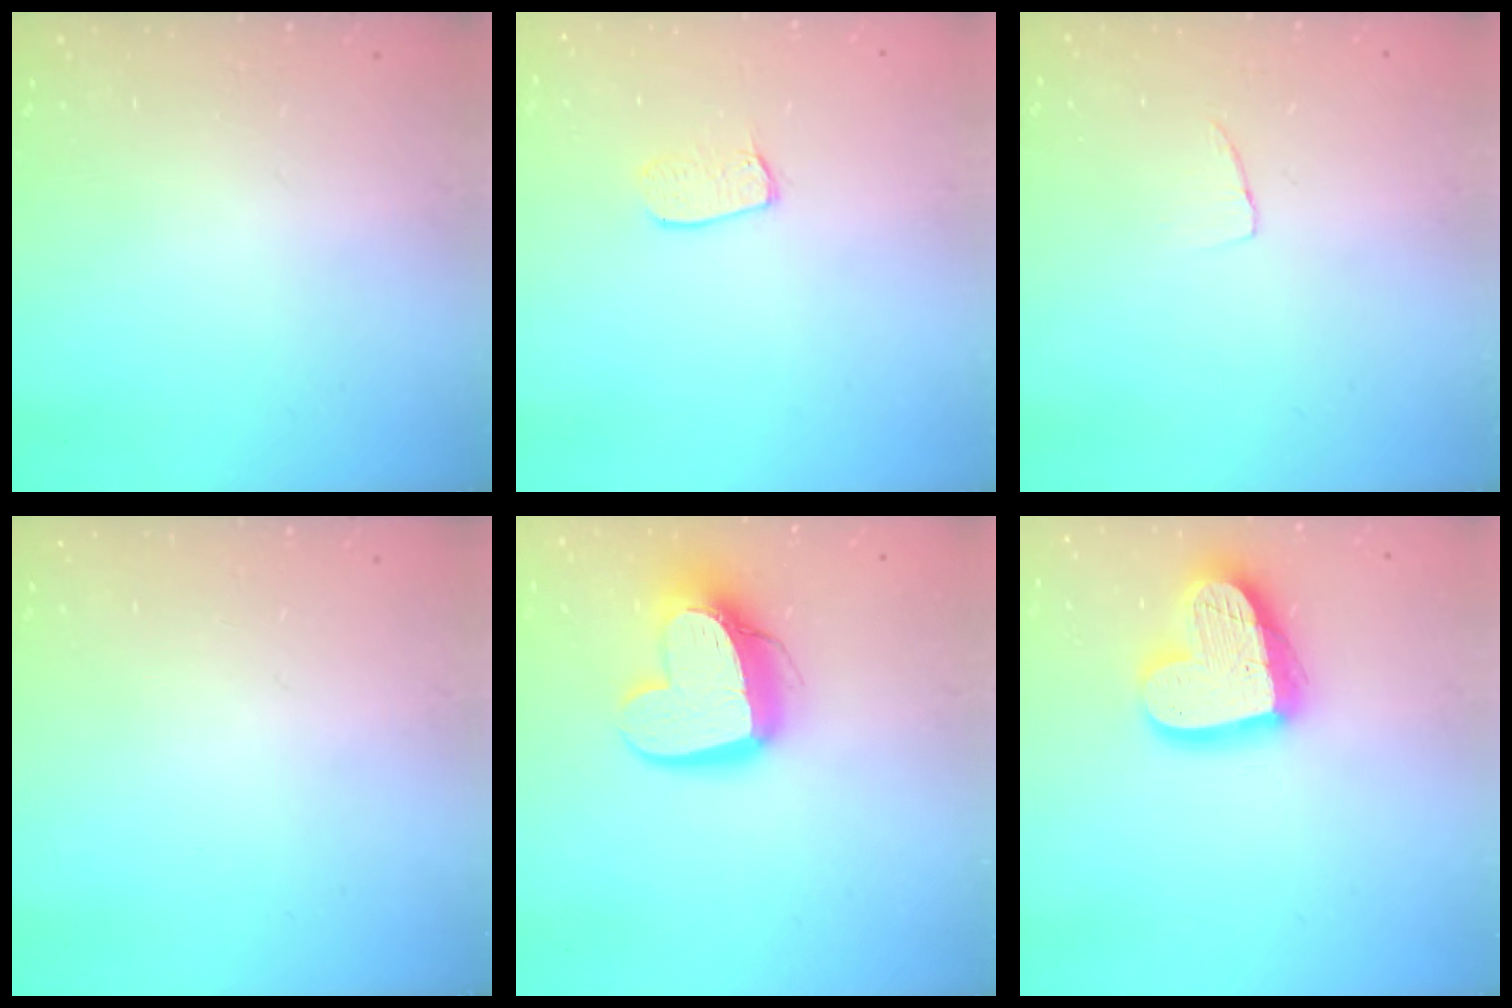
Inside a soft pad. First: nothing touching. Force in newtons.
{"total": 6.6, "press": 6.6, "slide": 0.4}
{"total": 3.2, "press": 3.2, "slide": 0.2}
{"total": 0.0}
{"total": 14.0, "press": 13.9, "slide": 1.3}
{"total": 18.9, "press": 18.8, "slide": 1.7}